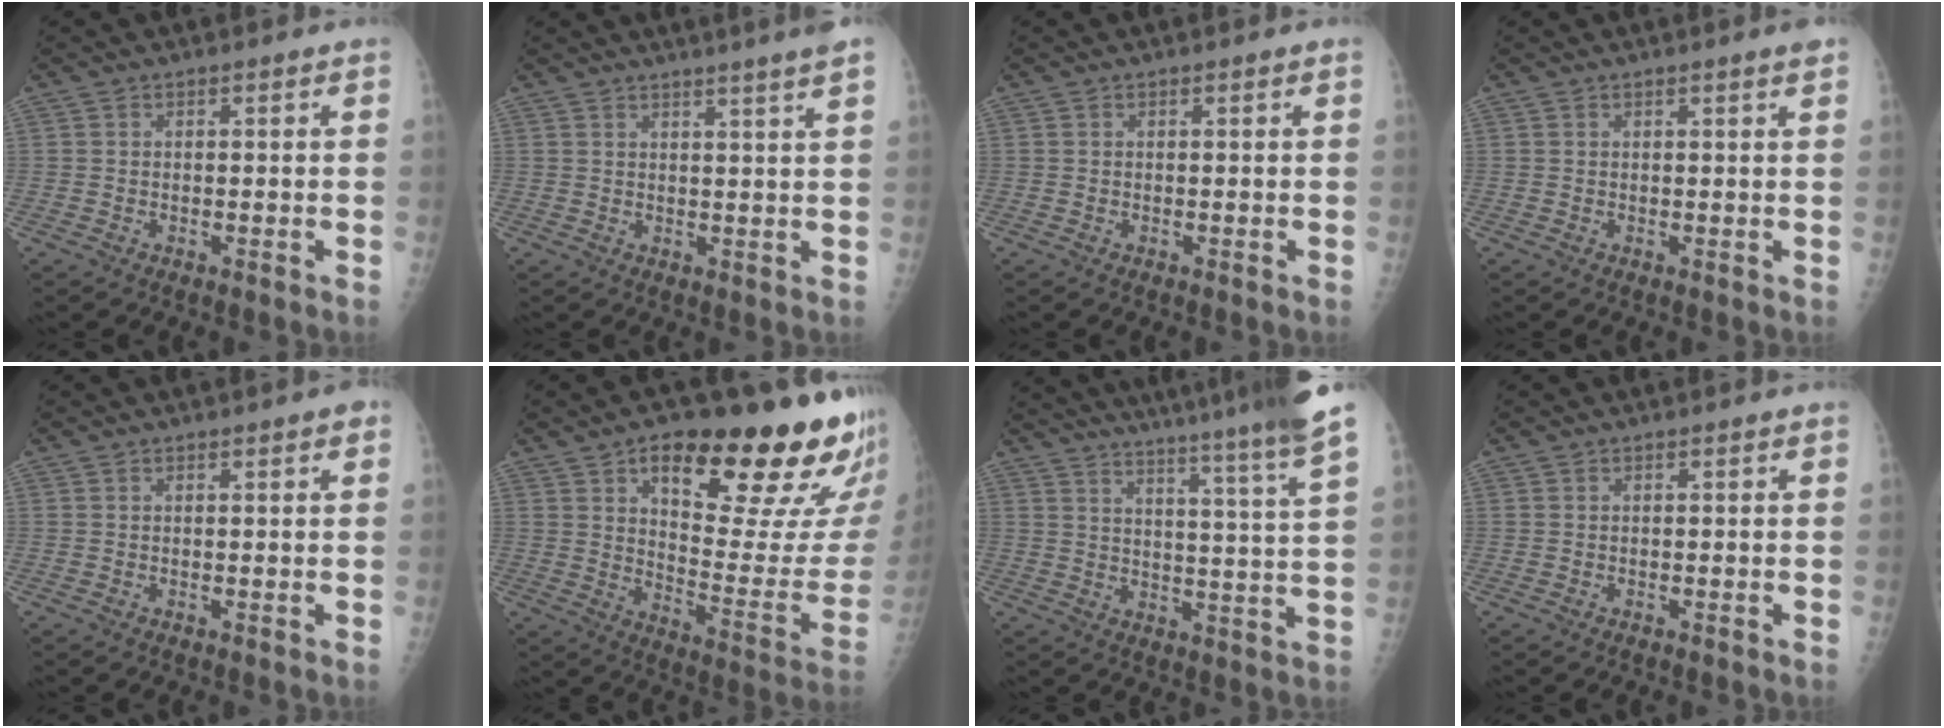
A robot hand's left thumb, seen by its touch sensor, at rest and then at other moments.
{"total": 7.0, "force": [5.6, -0.8, 4.1], "torque": [-0.052, -0.010, 0.062]}
{"total": 0.0}
{"total": 1.6, "force": [1.1, -0.3, 1.1], "torque": [-0.015, -0.003, 0.015]}
{"total": 1.5, "force": [0.8, 0.3, 1.2], "torque": [-0.017, 0.000, 0.009]}
{"total": 28.2, "force": [16.3, 8.9, 21.2], "torque": [-0.237, -0.066, 0.235]}
{"total": 22.1, "force": [18.5, -1.1, 12.0], "torque": [-0.174, -0.105, 0.246]}
{"total": 0.0}